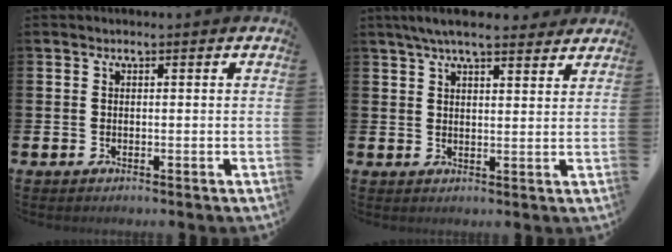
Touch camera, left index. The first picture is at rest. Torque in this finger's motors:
{"motor_torque": [0.65, -1.49, 0.50, 0.20]}